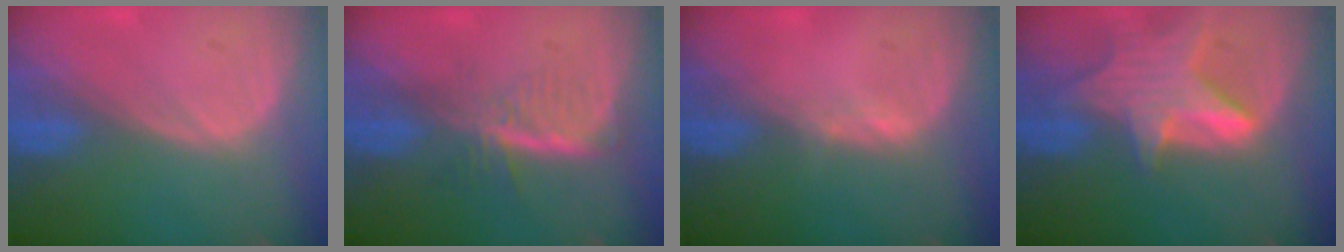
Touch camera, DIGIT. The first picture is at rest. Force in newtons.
{"total": 6.0, "press": 5.2, "slide": 3.0}
{"total": 0.6, "press": 0.5, "slide": 0.4}
{"total": 8.4, "press": 7.4, "slide": 4.0}